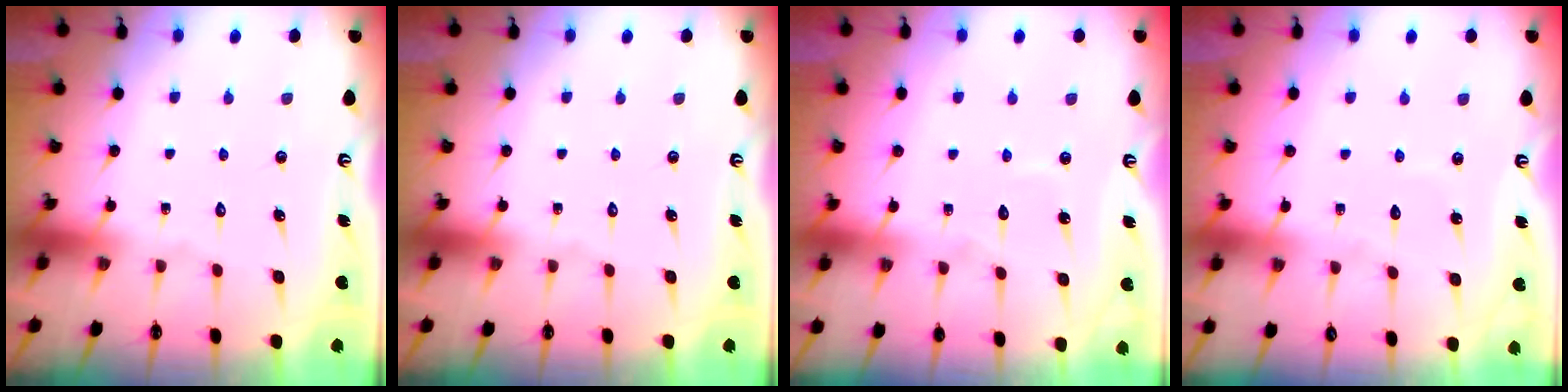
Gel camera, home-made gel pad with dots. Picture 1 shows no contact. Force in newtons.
{"total": 0.0}
{"total": 3.7, "press": 3.7, "slide": 0.4}
{"total": 2.4, "press": 2.4, "slide": 0.2}